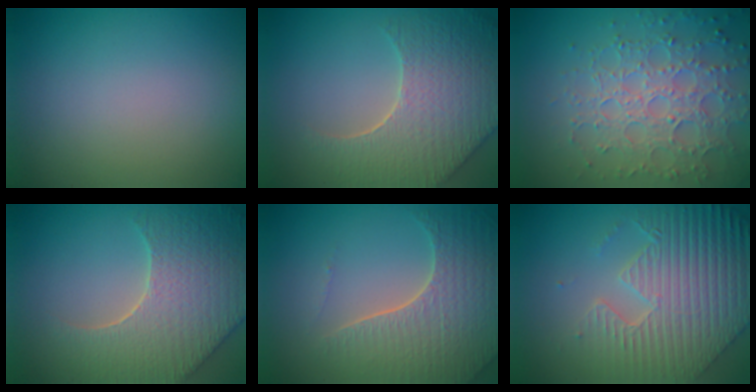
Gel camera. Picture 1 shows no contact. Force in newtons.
{"total": 8.6, "press": 6.3, "slide": 5.9}
{"total": 6.7, "press": 5.3, "slide": 4.1}
{"total": 7.8, "press": 6.2, "slide": 4.8}
{"total": 6.5, "press": 5.0, "slide": 4.2}
{"total": 8.8, "press": 6.5, "slide": 6.0}